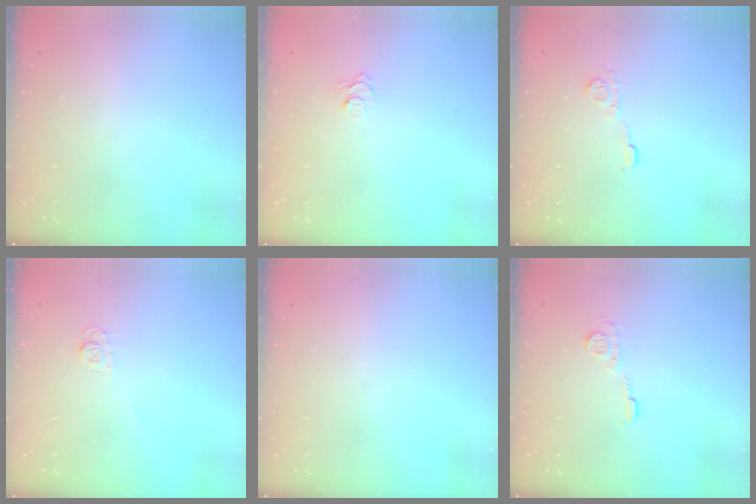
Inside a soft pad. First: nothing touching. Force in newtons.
{"total": 5.8, "press": 5.7, "slide": 0.7}
{"total": 6.0, "press": 6.0, "slide": 0.4}
{"total": 4.3, "press": 4.2, "slide": 0.6}
{"total": 0.0}
{"total": 6.2, "press": 6.2, "slide": 0.2}